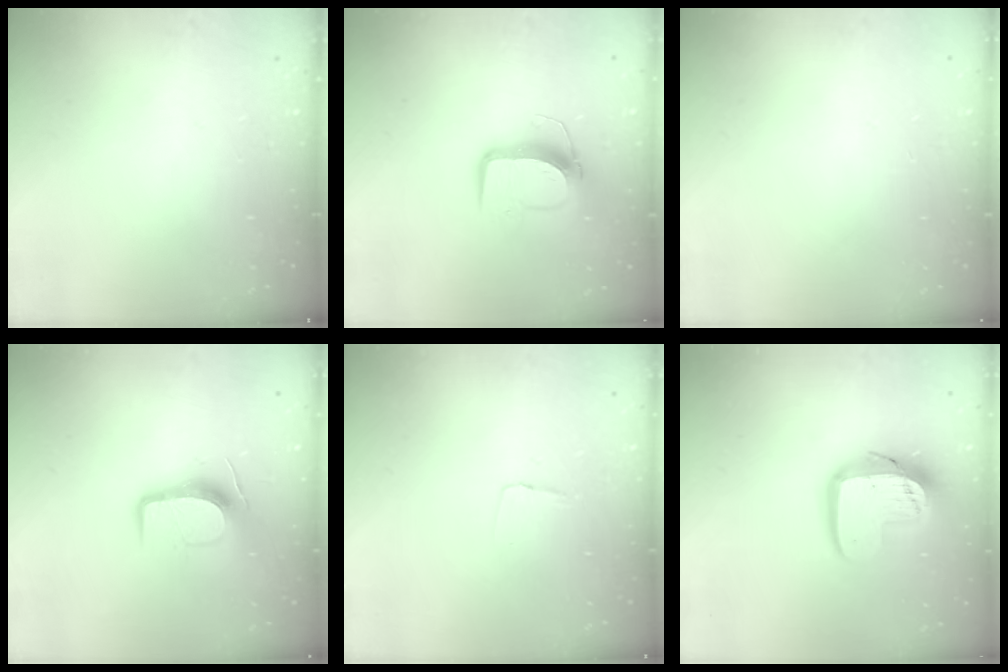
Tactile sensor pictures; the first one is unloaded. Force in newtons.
{"total": 9.8, "press": 9.8, "slide": 0.5}
{"total": 0.0}
{"total": 10.5, "press": 10.5, "slide": 0.9}
{"total": 3.5, "press": 3.4, "slide": 0.2}
{"total": 14.4, "press": 14.3, "slide": 1.4}